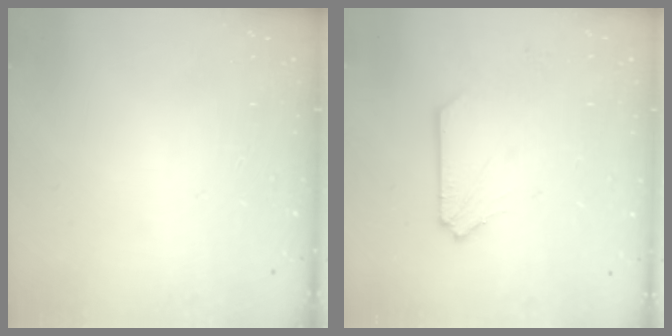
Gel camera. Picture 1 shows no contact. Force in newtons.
{"total": 1.4, "press": 1.3, "slide": 0.2}